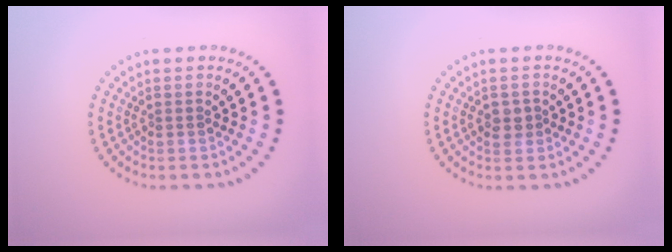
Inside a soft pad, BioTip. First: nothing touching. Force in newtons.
{"total": 1.5, "press": 1.5, "slide": 0.2}